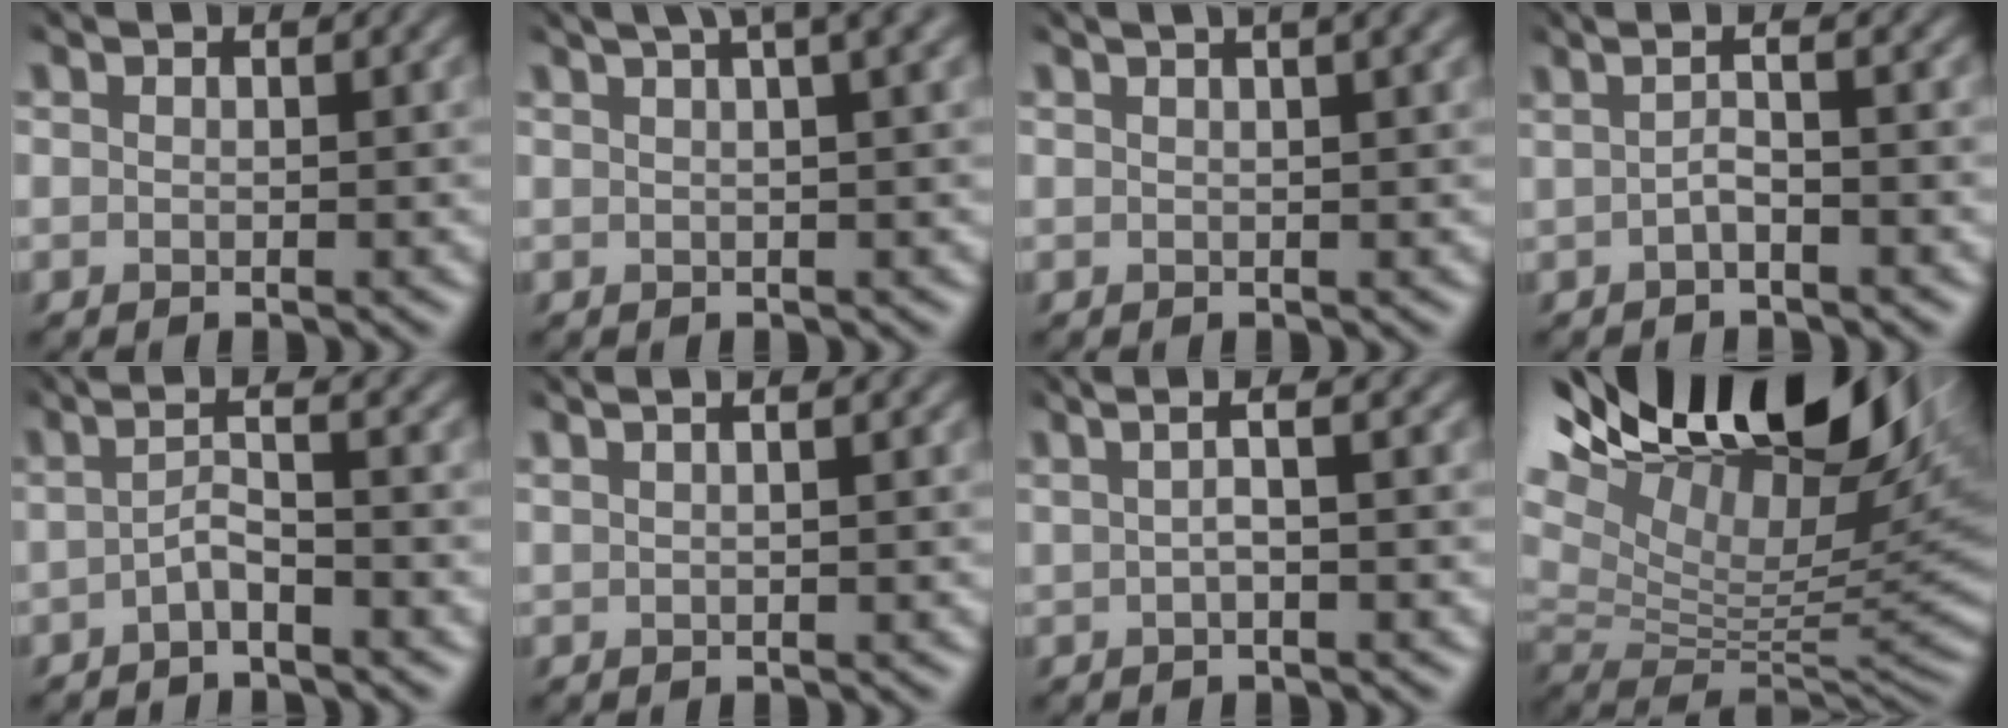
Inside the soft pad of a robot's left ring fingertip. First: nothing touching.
{"total": 6.5, "force": [3.9, 2.0, 4.9], "torque": [-0.039, 0.034, 0.021]}
{"total": 4.5, "force": [2.6, 1.4, 3.4], "torque": [-0.021, 0.025, 0.011]}
{"total": 2.8, "force": [-0.1, 0.8, 2.7], "torque": [-0.024, 0.005, -0.034]}
{"total": 2.4, "force": [-1.4, 0.3, 1.9], "torque": [-0.027, -0.002, -0.034]}
{"total": 3.1, "force": [1.8, 1.0, 2.2], "torque": [0.005, 0.027, -0.011]}
{"total": 4.6, "force": [1.7, 1.8, 3.8], "torque": [-0.033, 0.034, -0.007]}
{"total": 16.9, "force": [8.4, 6.8, 13.0], "torque": [-0.227, 0.044, 0.145]}